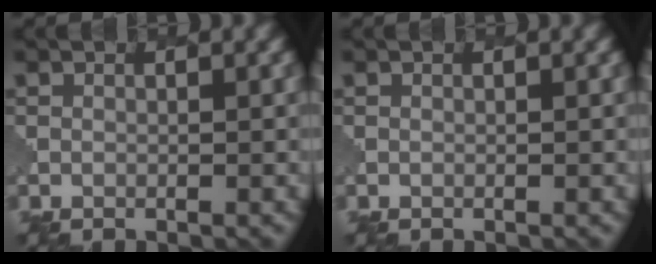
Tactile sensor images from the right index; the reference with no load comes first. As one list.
[{"total": 0.0}]